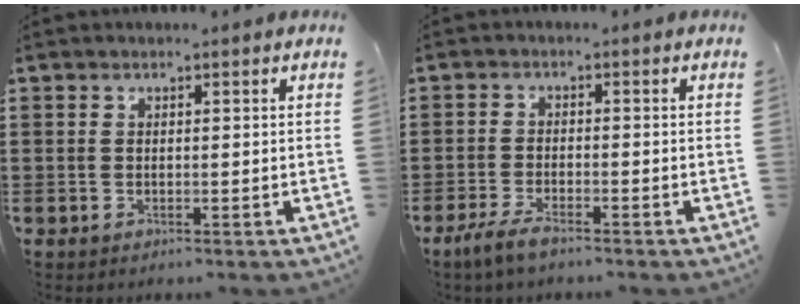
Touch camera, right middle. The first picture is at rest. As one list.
[{"total": 2.9, "force": [-2.1, 0.6, 2.0], "torque": [-0.047, 0.001, -0.043]}]